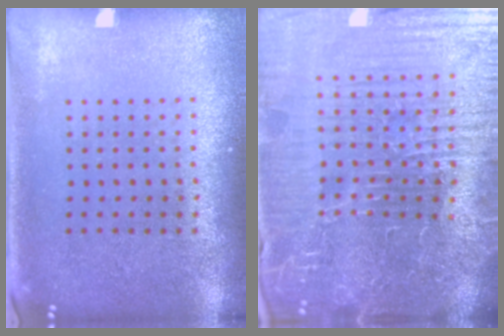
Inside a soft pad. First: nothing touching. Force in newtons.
{"total": 7.1, "press": 6.5, "slide": 3.0}